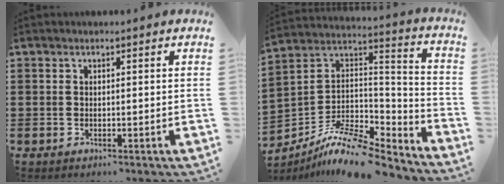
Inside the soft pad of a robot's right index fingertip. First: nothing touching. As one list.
[{"total": 11.1, "force": [-9.0, 3.2, 5.6], "torque": [-0.108, 0.013, -0.175]}]